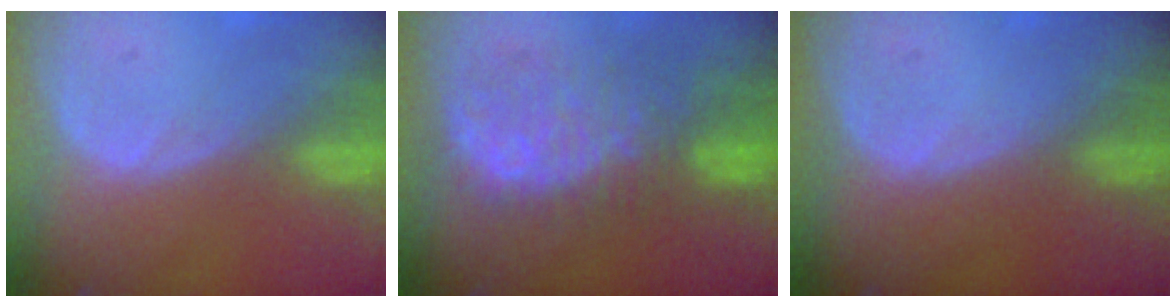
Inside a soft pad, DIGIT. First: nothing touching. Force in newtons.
{"total": 10.4, "press": 9.4, "slide": 4.5}
{"total": 0.0}